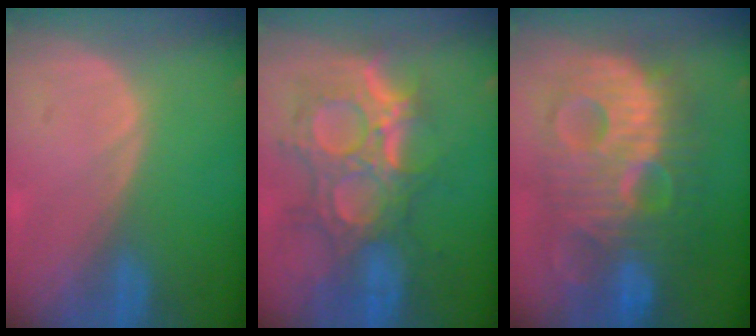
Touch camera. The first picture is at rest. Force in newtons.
{"total": 12.0, "press": 10.7, "slide": 5.3}
{"total": 13.7, "press": 13.6, "slide": 1.1}